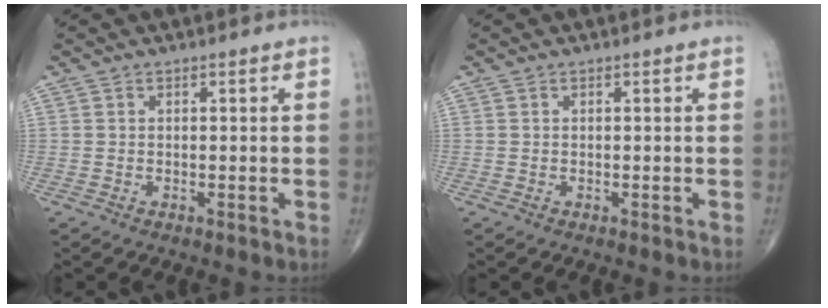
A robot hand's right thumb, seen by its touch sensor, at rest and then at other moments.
{"total": 0.0}